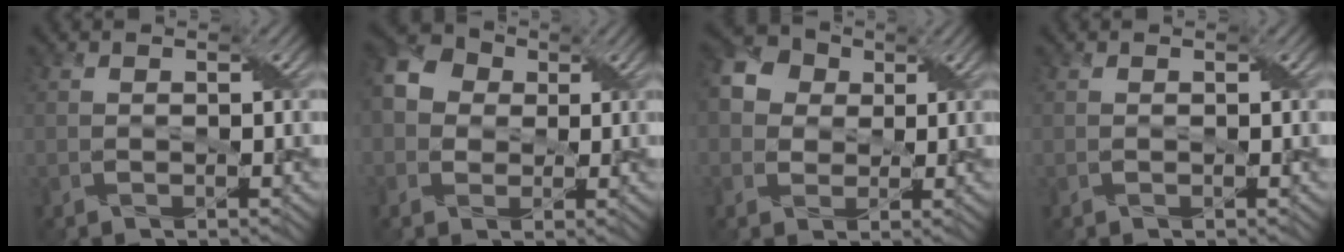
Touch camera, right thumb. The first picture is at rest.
{"total": 6.1, "force": [0.8, 5.4, 2.9], "torque": [-0.087, 0.013, 0.005]}
{"total": 6.5, "force": [1.6, 5.6, 2.9], "torque": [-0.094, 0.023, 0.011]}
{"total": 0.0}